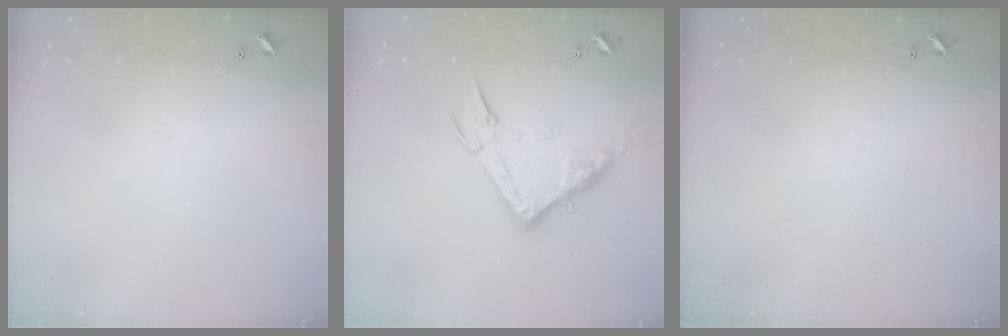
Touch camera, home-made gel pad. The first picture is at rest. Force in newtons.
{"total": 13.3, "press": 13.3, "slide": 1.0}
{"total": 0.0}